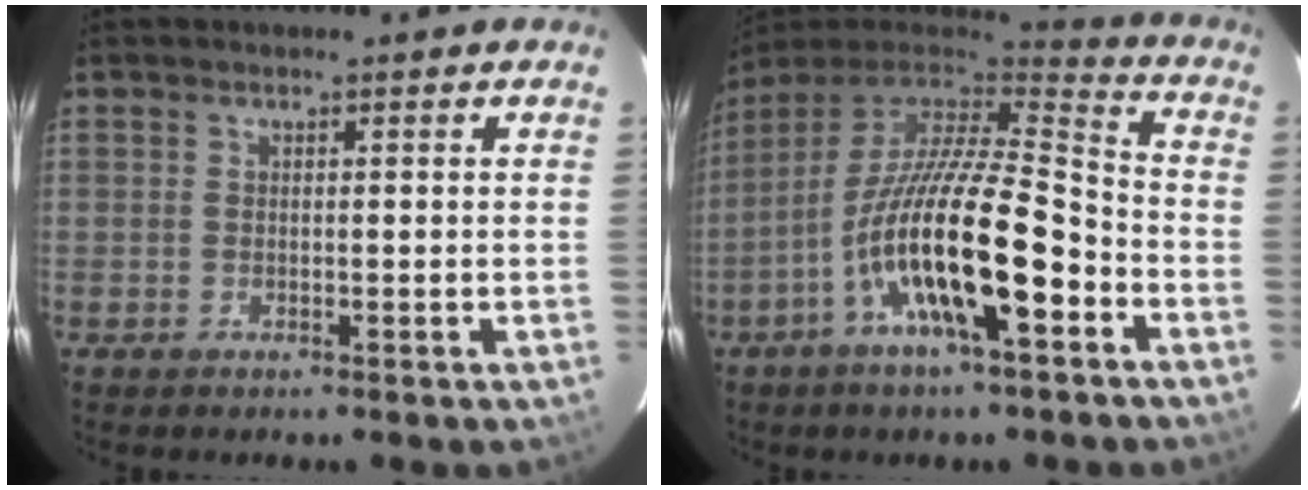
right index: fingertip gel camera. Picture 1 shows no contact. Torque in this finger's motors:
{"motor_torque": [1.34, -0.80, 1.05, 0.21]}